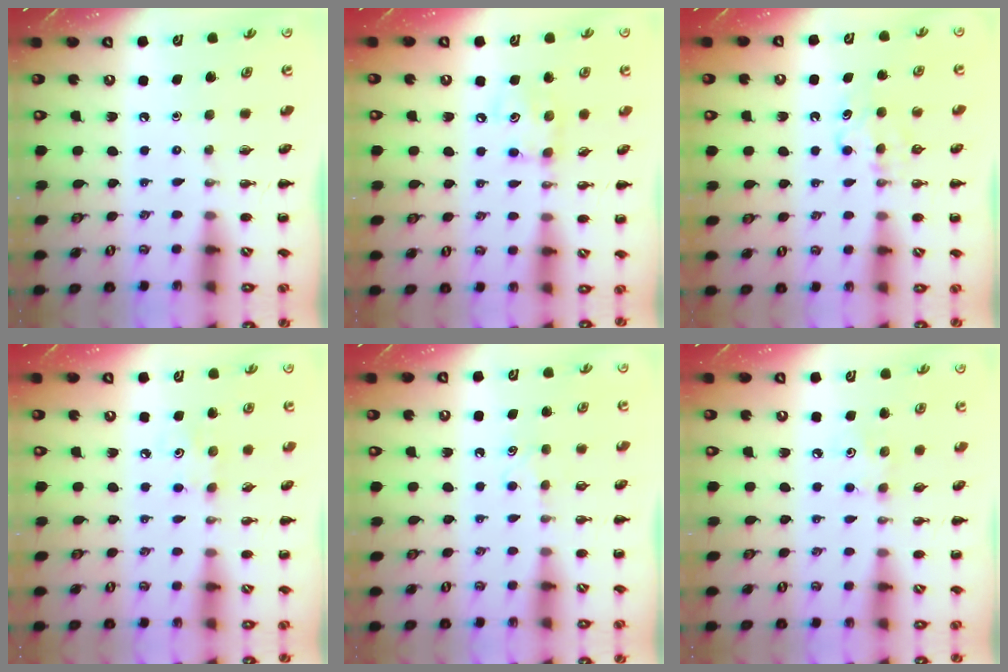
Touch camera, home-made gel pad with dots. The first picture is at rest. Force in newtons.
{"total": 6.4, "press": 6.4, "slide": 0.5}
{"total": 6.0, "press": 5.8, "slide": 1.5}
{"total": 3.4, "press": 3.3, "slide": 0.9}
{"total": 4.4, "press": 4.2, "slide": 1.2}
{"total": 4.0, "press": 3.9, "slide": 1.1}